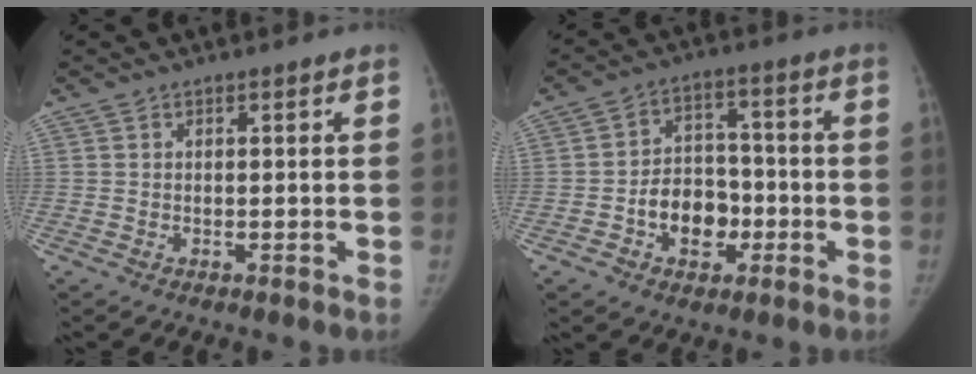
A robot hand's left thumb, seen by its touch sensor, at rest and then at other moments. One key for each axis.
{"total": 10.1, "fx": -3.1, "fy": 7.4, "fz": 6.1, "tx": -0.057, "ty": 0.032, "tz": -0.050}